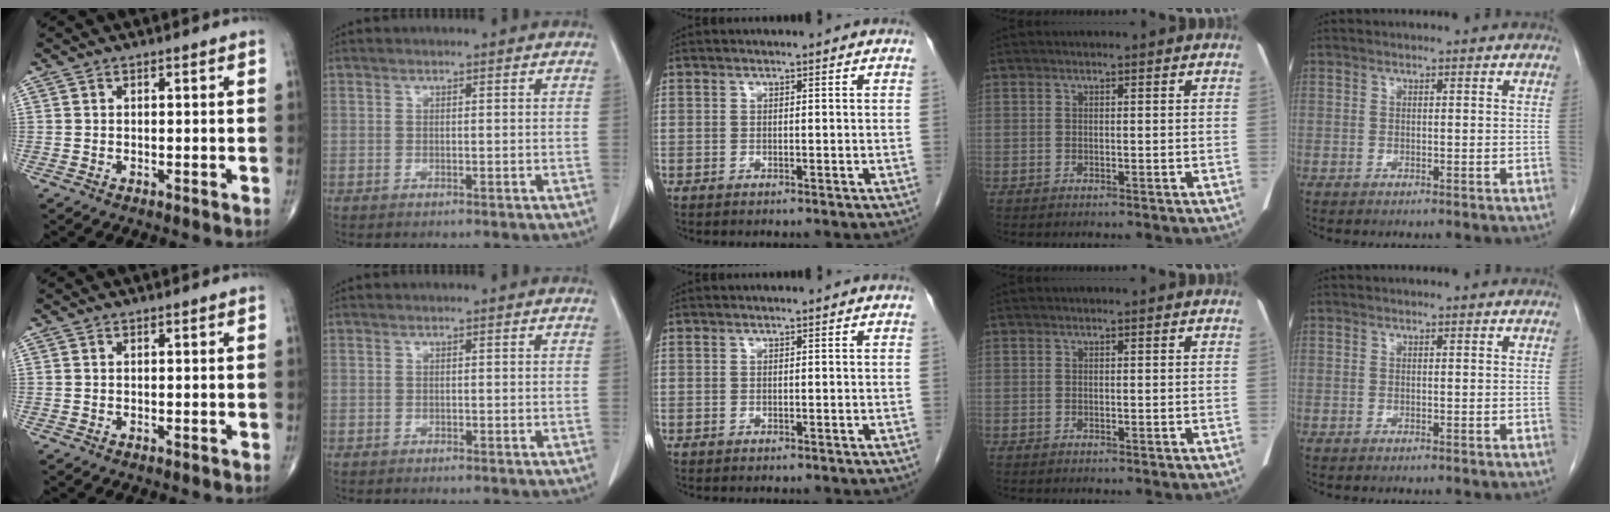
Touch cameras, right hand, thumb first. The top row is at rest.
{}